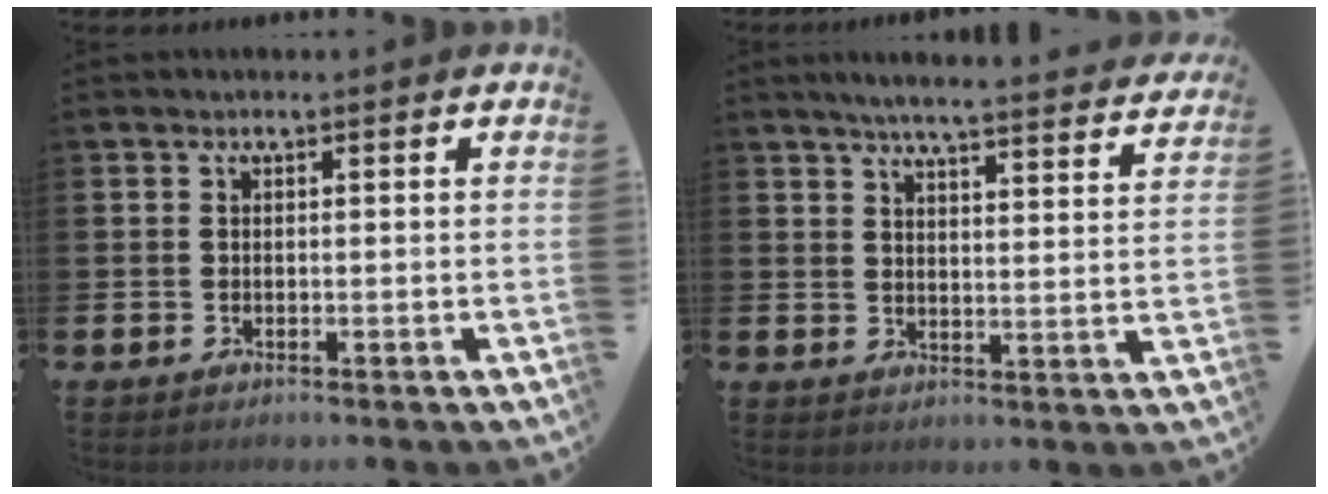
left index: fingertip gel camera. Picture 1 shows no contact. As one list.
[{"total": 5.3, "force": [5.2, -0.2, 1.3], "torque": [-0.028, -0.041, 0.086]}]